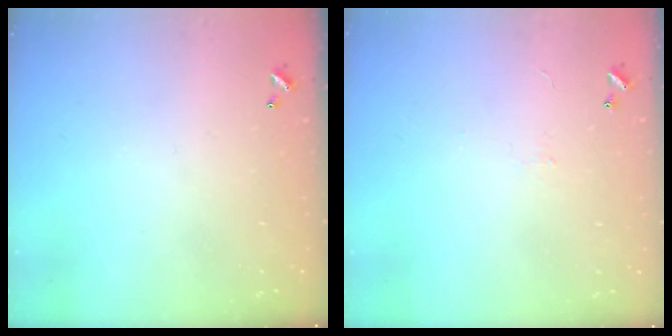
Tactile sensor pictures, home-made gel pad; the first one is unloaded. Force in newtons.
{"total": 0.6, "press": 0.5, "slide": 0.4}